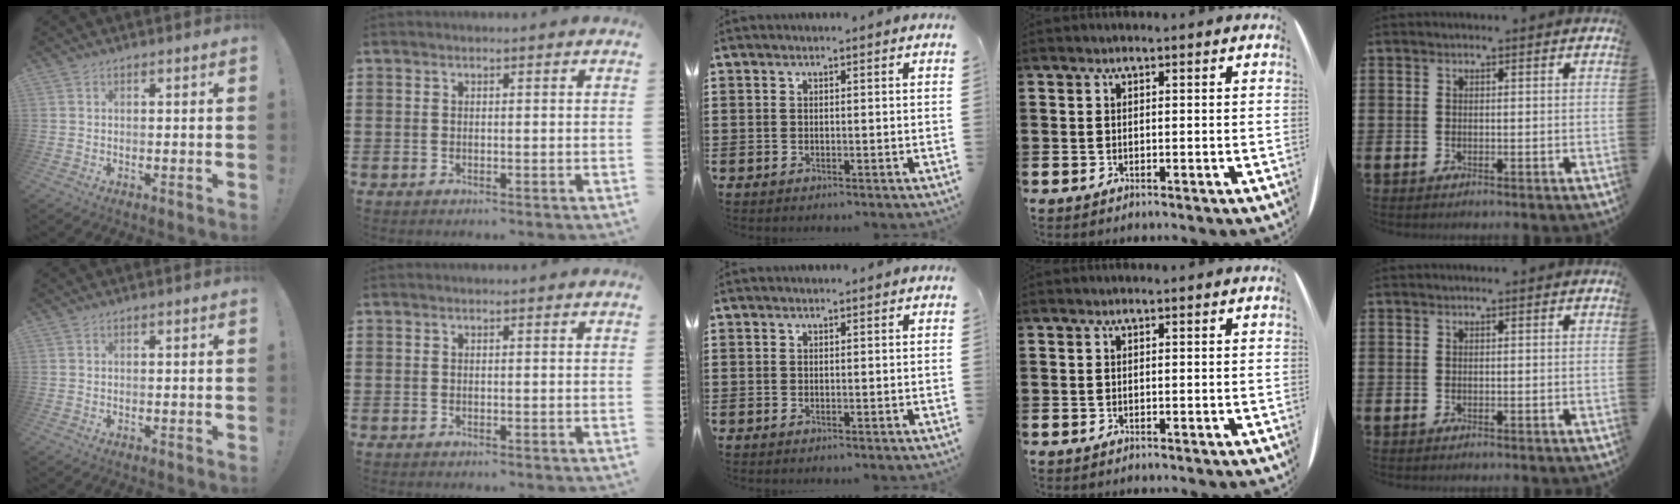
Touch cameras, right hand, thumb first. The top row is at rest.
{}